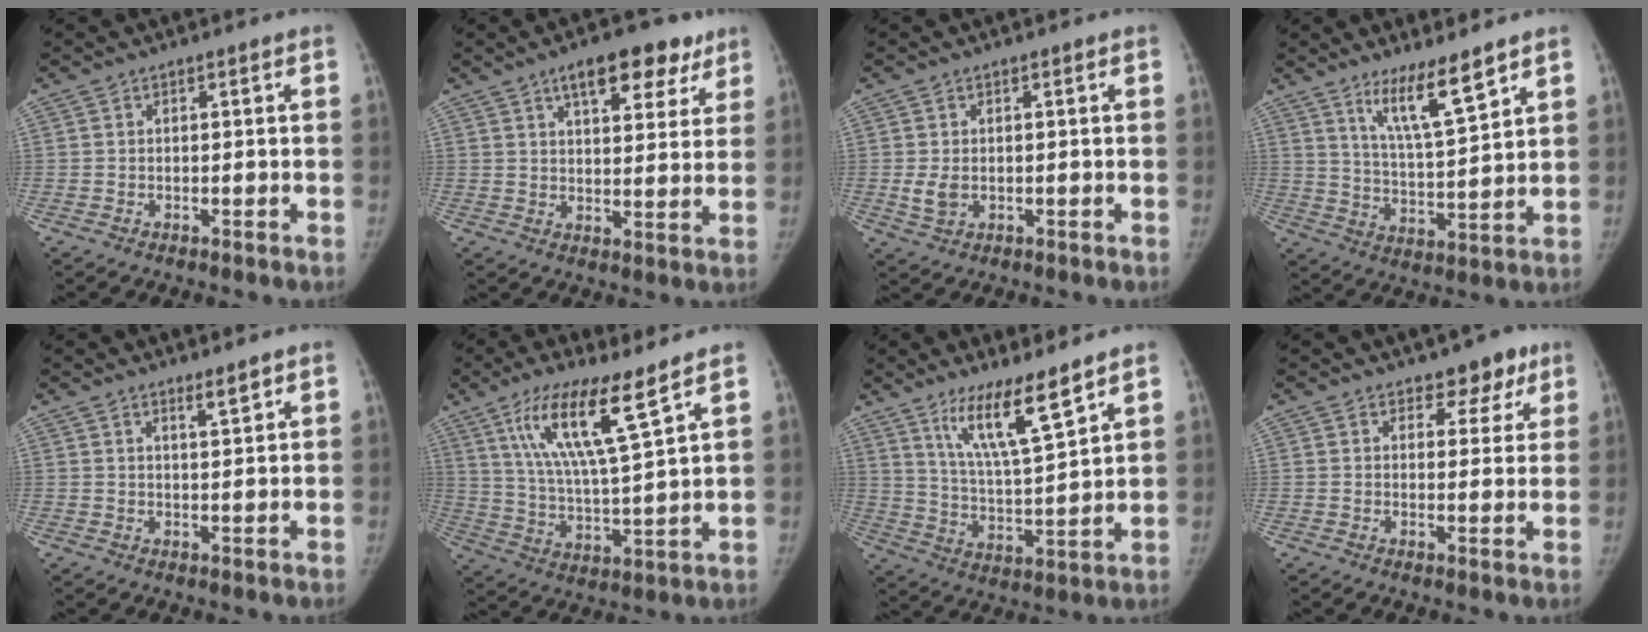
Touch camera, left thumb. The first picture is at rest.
{"total": 12.4, "force": [7.5, 5.8, 8.1], "torque": [-0.068, -0.020, 0.102]}
{"total": 3.0, "force": [-0.3, 2.1, 2.2], "torque": [-0.043, -0.006, -0.002]}
{"total": 10.2, "force": [7.1, 1.3, 7.2], "torque": [-0.123, -0.057, 0.135]}
{"total": 2.5, "force": [1.9, 0.3, 1.6], "torque": [-0.023, -0.017, 0.033]}
{"total": 14.9, "force": [8.7, 1.9, 12.0], "torque": [-0.223, -0.046, 0.168]}
{"total": 12.3, "force": [8.4, 1.5, 8.8], "torque": [-0.151, -0.063, 0.162]}
{"total": 5.6, "force": [3.7, 3.4, 2.3], "torque": [0.014, -0.015, 0.045]}